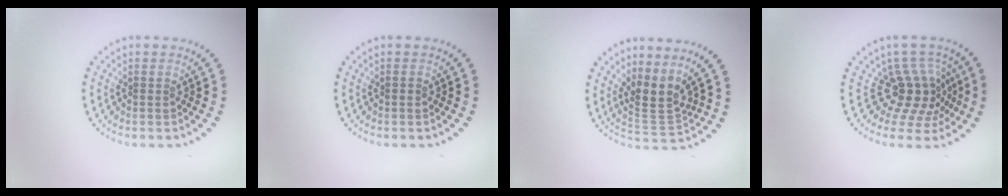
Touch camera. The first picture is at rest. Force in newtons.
{"total": 0.6, "press": 0.5, "slide": 0.2}
{"total": 3.2, "press": 2.3, "slide": 2.1}
{"total": 4.1, "press": 2.8, "slide": 3.1}